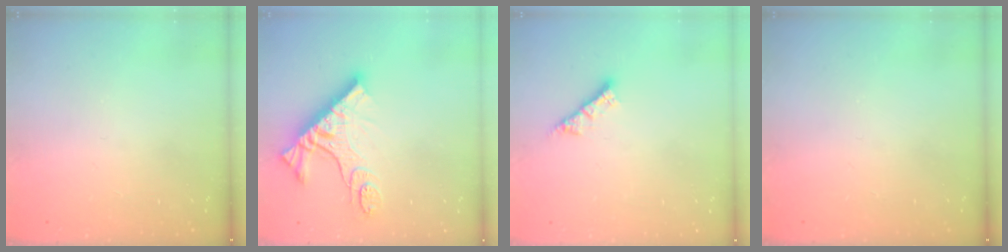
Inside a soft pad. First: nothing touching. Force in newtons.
{"total": 12.7, "press": 12.7, "slide": 1.2}
{"total": 4.8, "press": 4.8, "slide": 0.3}
{"total": 0.0}